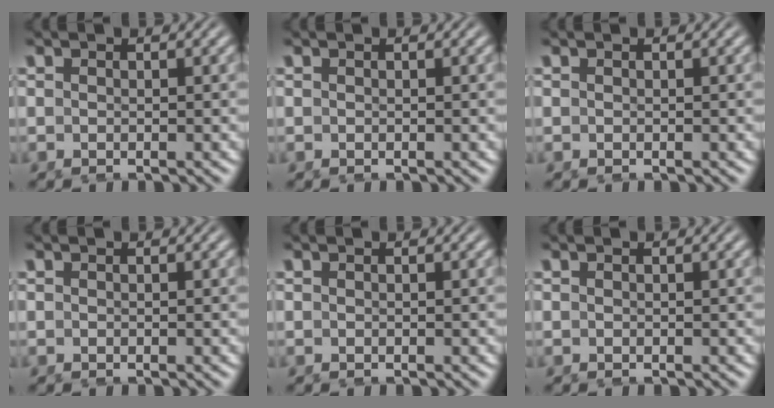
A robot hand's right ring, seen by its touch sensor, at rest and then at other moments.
{"total": 0.0}
{"total": 0.0}
{"total": 0.0}
{"total": 0.0}
{"total": 0.0}